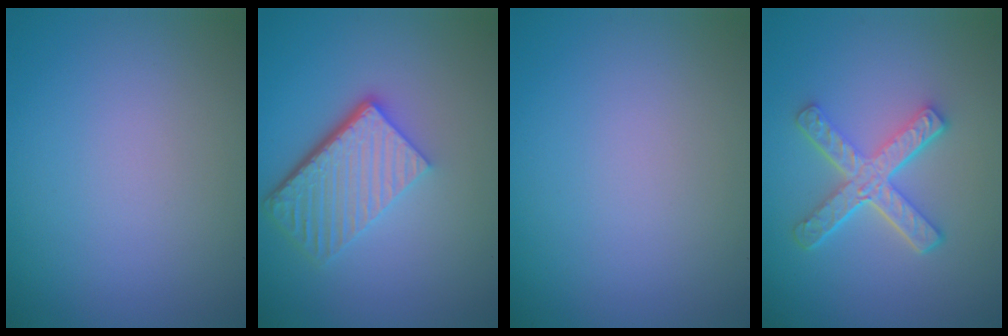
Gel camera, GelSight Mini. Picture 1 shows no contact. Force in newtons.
{"total": 5.9, "press": 4.0, "slide": 4.3}
{"total": 0.0}
{"total": 4.9, "press": 3.5, "slide": 3.4}